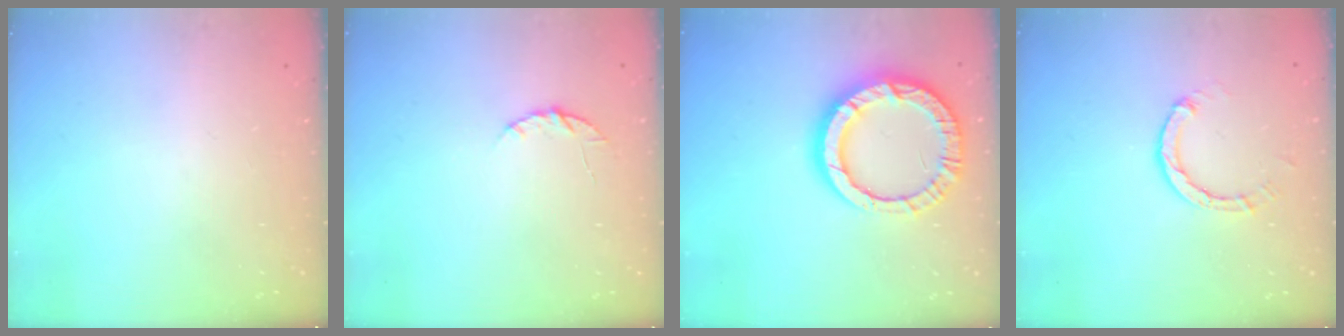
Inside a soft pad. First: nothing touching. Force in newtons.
{"total": 4.3, "press": 4.3, "slide": 0.5}
{"total": 19.2, "press": 19.1, "slide": 1.9}
{"total": 3.0, "press": 3.0, "slide": 0.3}